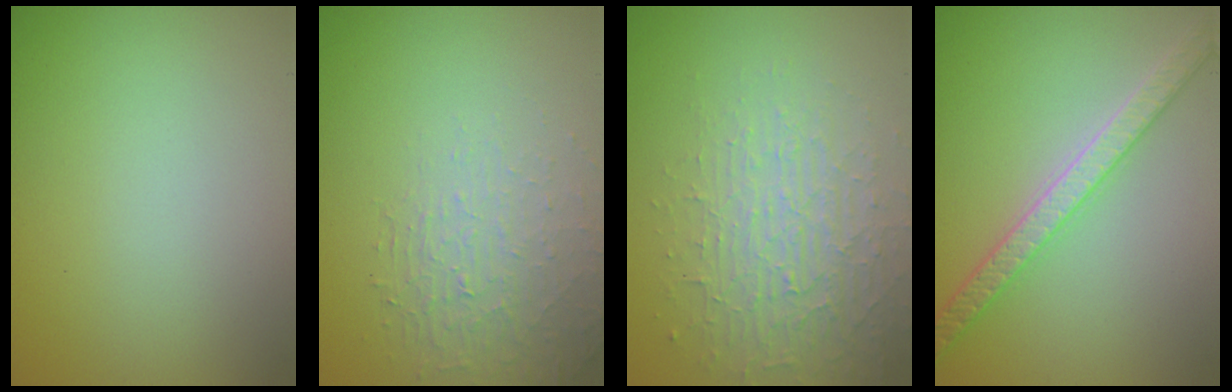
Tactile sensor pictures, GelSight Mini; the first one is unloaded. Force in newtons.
{"total": 1.6, "press": 1.0, "slide": 1.2}
{"total": 3.7, "press": 3.4, "slide": 1.3}
{"total": 3.8, "press": 3.7, "slide": 0.9}